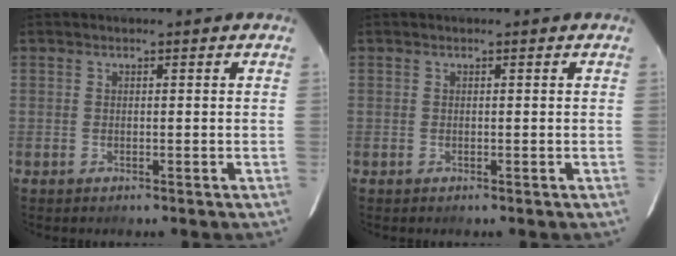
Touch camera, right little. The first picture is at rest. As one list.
[{"total": 0.0}]